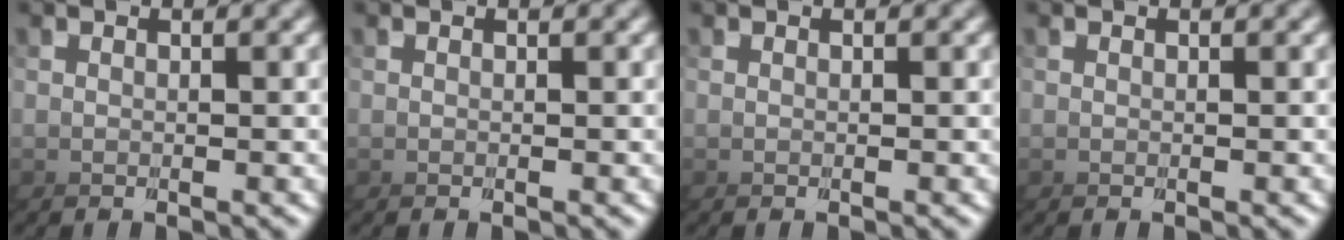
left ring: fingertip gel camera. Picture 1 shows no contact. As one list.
[{"total": 0.0}, {"total": 0.0}, {"total": 0.0}]